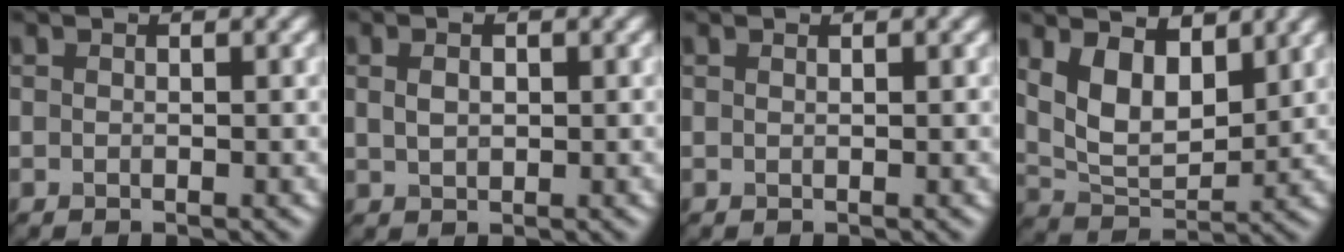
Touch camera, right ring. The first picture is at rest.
{"total": 1.9, "force": [0.5, 1.2, 1.3], "torque": [-0.024, -0.002, 0.015]}
{"total": 0.0}
{"total": 6.7, "force": [3.1, 3.4, 4.9], "torque": [-0.100, -0.003, 0.056]}